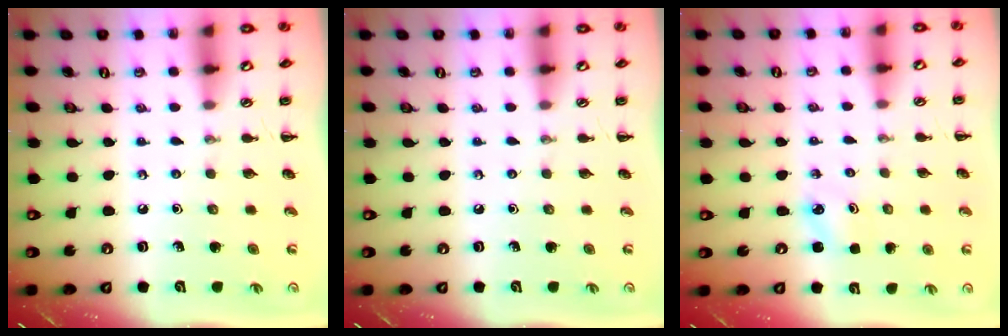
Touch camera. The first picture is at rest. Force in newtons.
{"total": 0.0}
{"total": 1.9, "press": 1.8, "slide": 0.5}